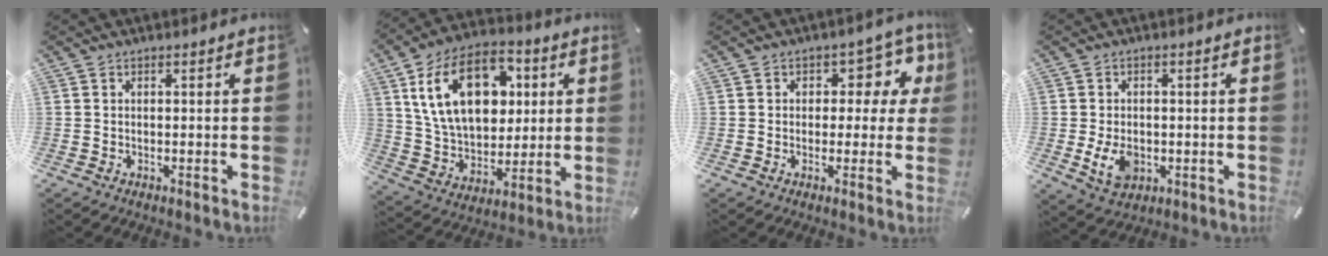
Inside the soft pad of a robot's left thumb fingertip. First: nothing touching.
{"total": 20.6, "force": [6.4, 14.1, 13.7], "torque": [-0.253, -0.008, 0.112]}
{"total": 8.2, "force": [2.6, 5.9, 5.1], "torque": [-0.054, -0.014, 0.039]}
{"total": 6.6, "force": [-1.1, 4.8, 4.4], "torque": [-0.085, -0.006, -0.021]}